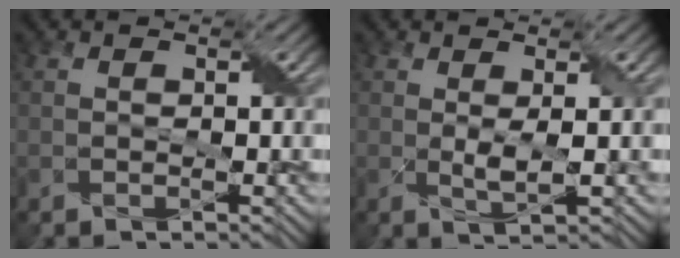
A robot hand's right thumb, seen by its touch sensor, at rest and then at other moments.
{"total": 2.0, "force": [0.5, 0.2, 1.9], "torque": [-0.043, 0.000, 0.011]}